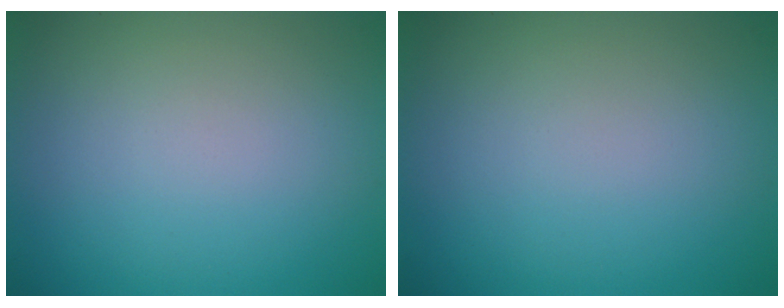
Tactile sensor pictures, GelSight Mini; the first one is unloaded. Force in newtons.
{"total": 0.0}